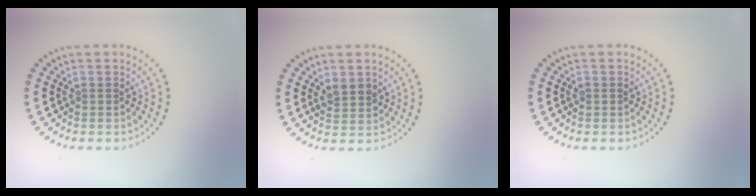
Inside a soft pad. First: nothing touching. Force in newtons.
{"total": 1.9, "press": 1.8, "slide": 0.6}
{"total": 0.6, "press": 0.6, "slide": 0.2}